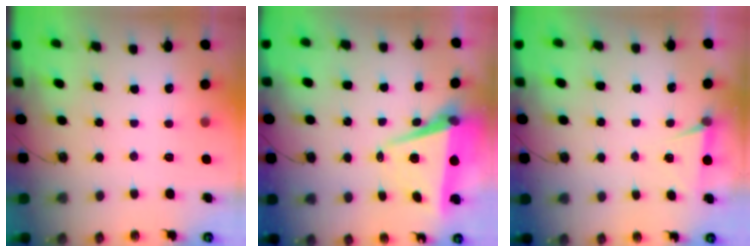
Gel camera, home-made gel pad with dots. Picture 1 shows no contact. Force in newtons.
{"total": 7.8, "press": 6.6, "slide": 4.1}
{"total": 4.9, "press": 2.1, "slide": 4.5}